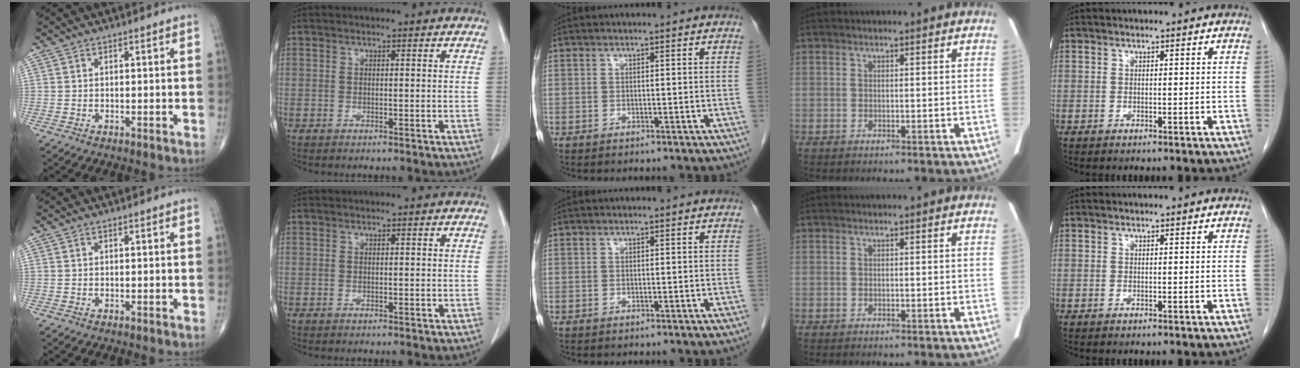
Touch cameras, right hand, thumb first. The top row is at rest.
{}